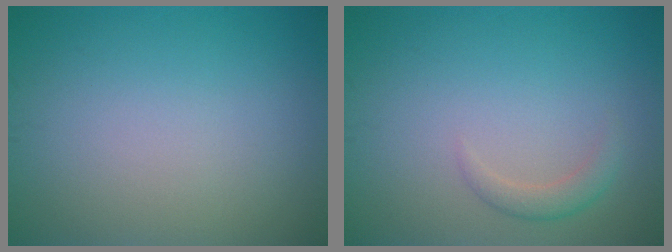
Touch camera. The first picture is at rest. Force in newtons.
{"total": 1.5, "press": 1.5, "slide": 0.1}